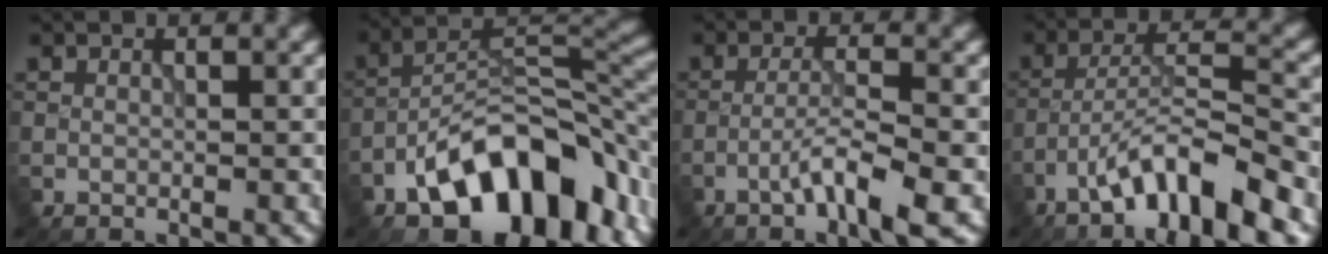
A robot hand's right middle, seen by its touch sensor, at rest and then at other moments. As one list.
[{"total": 13.1, "force": [-7.1, 6.4, 9.0], "torque": [-0.130, -0.001, -0.128]}, {"total": 4.3, "force": [-2.1, 0.4, 3.7], "torque": [-0.066, 0.010, -0.045]}, {"total": 8.5, "force": [-5.2, 1.8, 6.5], "torque": [-0.108, 0.014, -0.090]}]